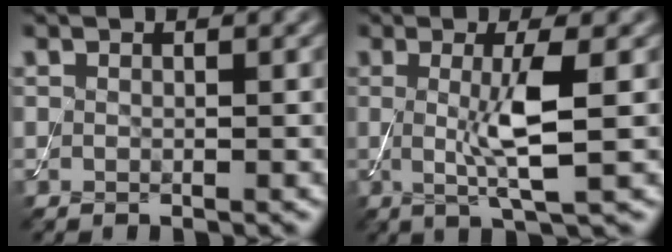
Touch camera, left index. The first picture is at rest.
{"total": 4.7, "force": [0.1, 0.8, 4.6], "torque": [-0.086, -0.007, 0.002]}